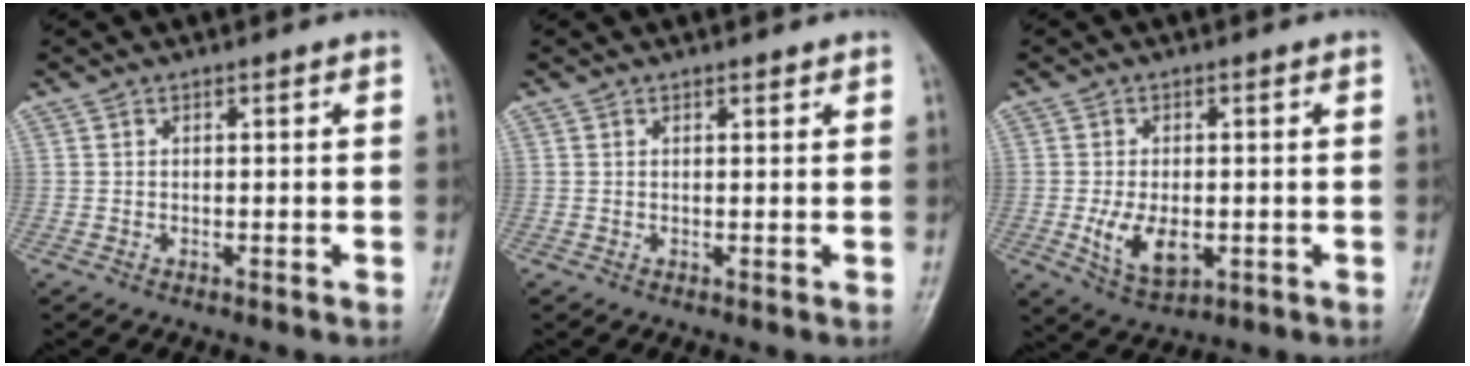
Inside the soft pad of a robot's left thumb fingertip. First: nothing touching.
{"total": 1.1, "force": [0.9, 0.5, 0.4], "torque": [-0.004, -0.006, 0.012]}
{"total": 7.4, "force": [-1.2, 4.4, 5.8], "torque": [-0.097, -0.013, -0.011]}